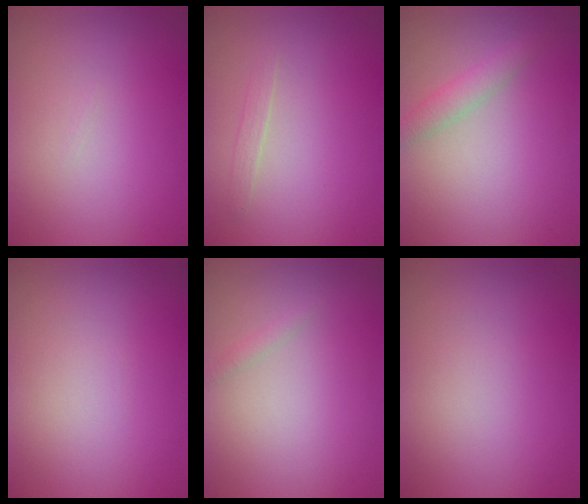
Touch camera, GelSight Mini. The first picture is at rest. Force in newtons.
{"total": 0.8, "press": 0.8, "slide": 0.0}
{"total": 1.7, "press": 1.7, "slide": 0.1}
{"total": 0.0}
{"total": 0.6, "press": 0.6, "slide": 0.1}
{"total": 0.0}